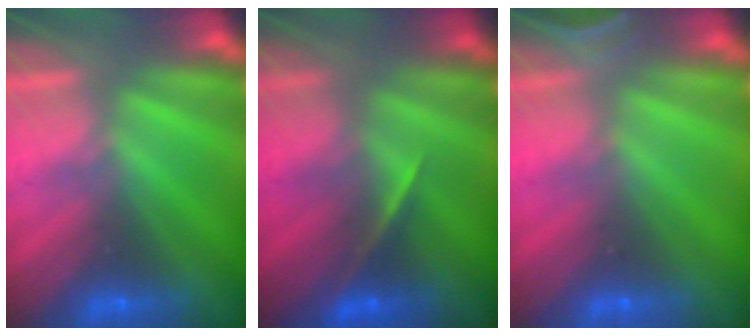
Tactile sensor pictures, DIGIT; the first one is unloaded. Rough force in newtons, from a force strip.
{"total": 2.1}
{"total": 2.5}